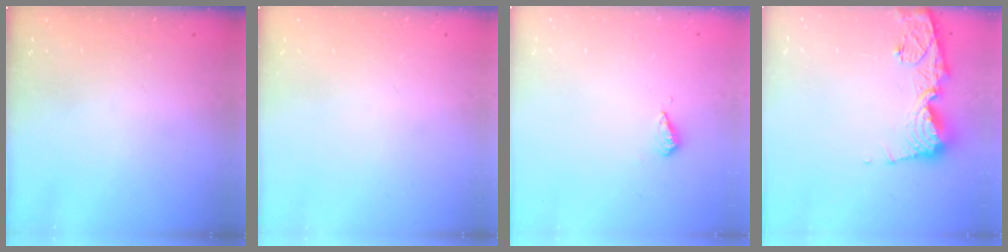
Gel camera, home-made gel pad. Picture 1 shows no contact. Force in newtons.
{"total": 0.0}
{"total": 2.8, "press": 2.8, "slide": 0.7}
{"total": 11.2, "press": 11.2, "slide": 1.3}